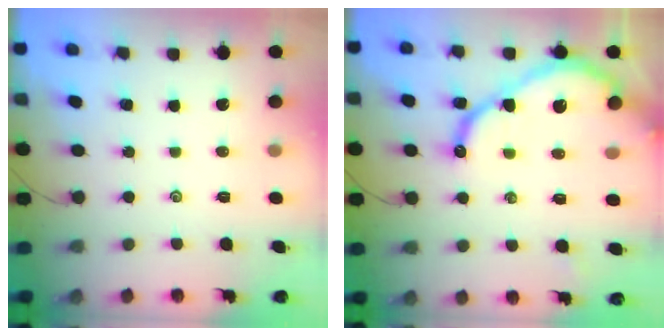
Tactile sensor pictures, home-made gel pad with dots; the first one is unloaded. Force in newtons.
{"total": 13.9, "press": 13.8, "slide": 1.3}